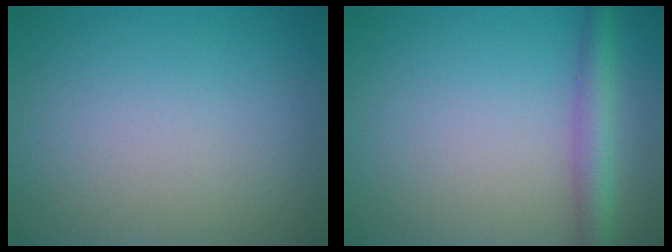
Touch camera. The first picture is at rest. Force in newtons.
{"total": 3.2, "press": 3.2, "slide": 0.1}